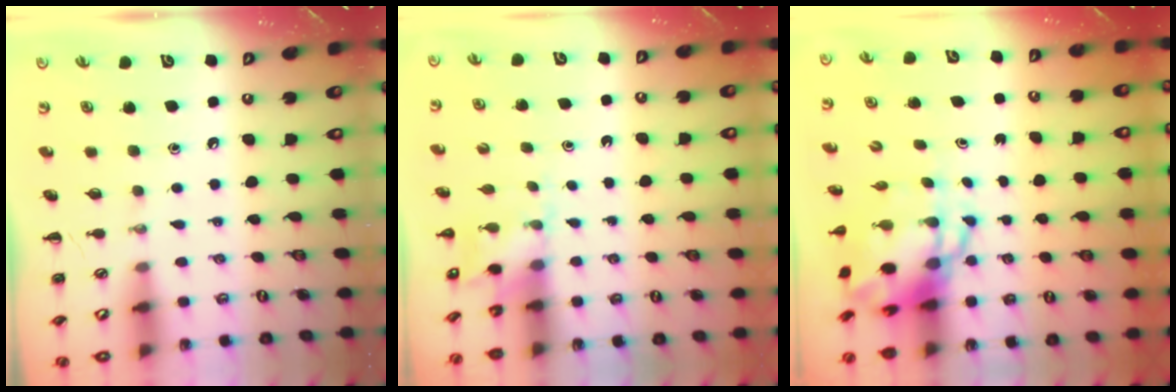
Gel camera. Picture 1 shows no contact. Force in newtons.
{"total": 3.0, "press": 2.8, "slide": 1.0}
{"total": 7.7, "press": 7.4, "slide": 2.0}